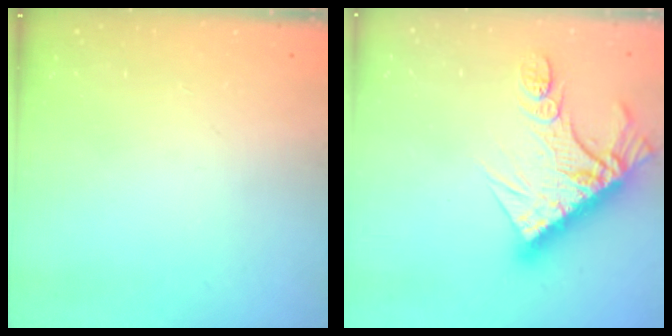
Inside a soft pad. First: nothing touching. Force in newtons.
{"total": 16.2, "press": 16.2, "slide": 1.5}